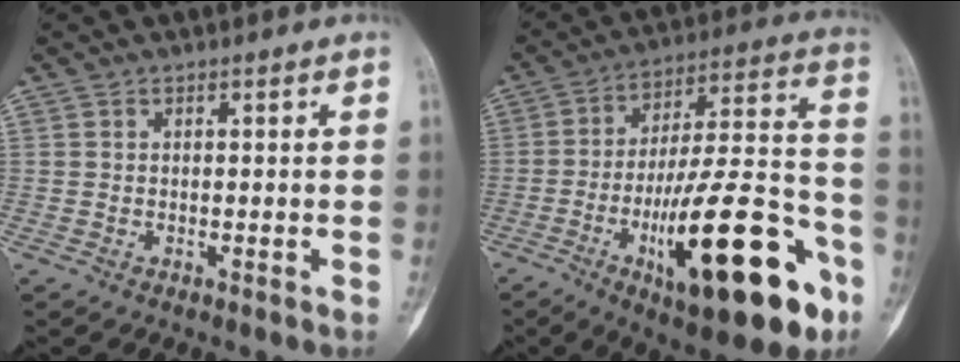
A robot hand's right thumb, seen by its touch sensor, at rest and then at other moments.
{"total": 28.2, "force": [-11.8, 9.0, 24.0], "torque": [-0.342, 0.062, -0.172]}